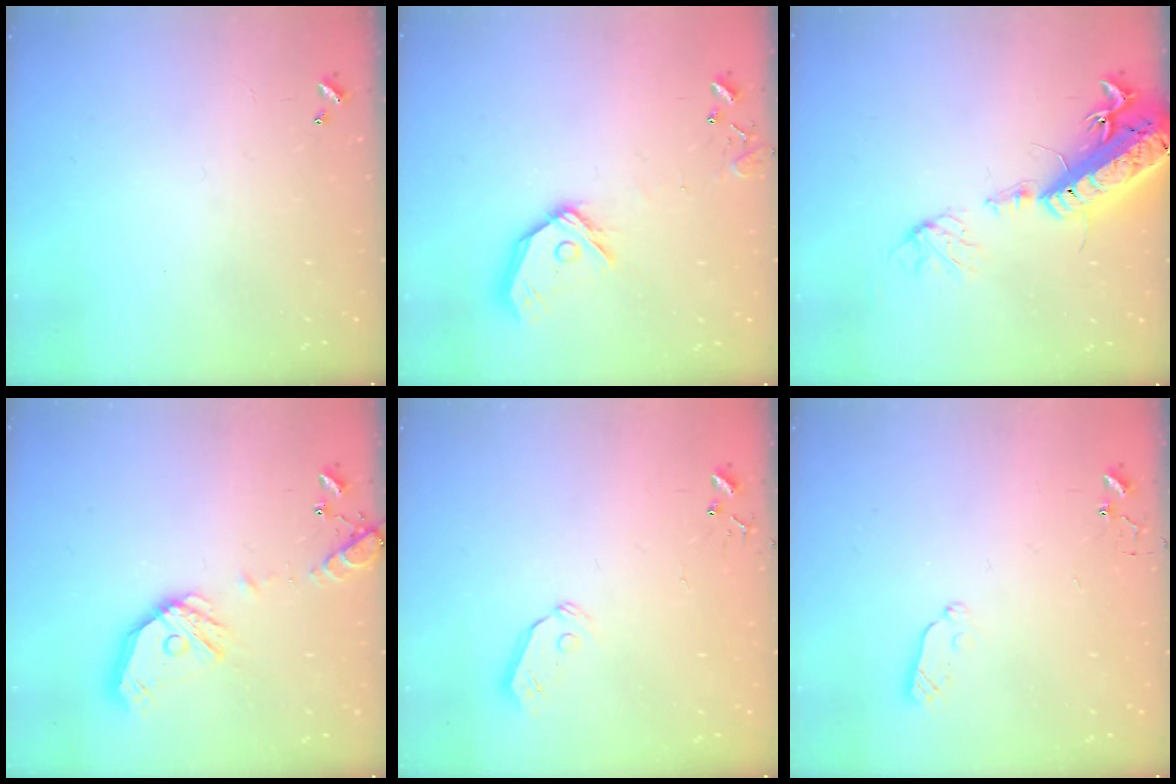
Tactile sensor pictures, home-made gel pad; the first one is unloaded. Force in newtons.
{"total": 14.2, "press": 14.0, "slide": 2.3}
{"total": 20.3, "press": 19.8, "slide": 4.4}
{"total": 15.7, "press": 15.4, "slide": 2.5}
{"total": 5.8, "press": 5.8, "slide": 0.5}
{"total": 3.8, "press": 3.8, "slide": 0.6}